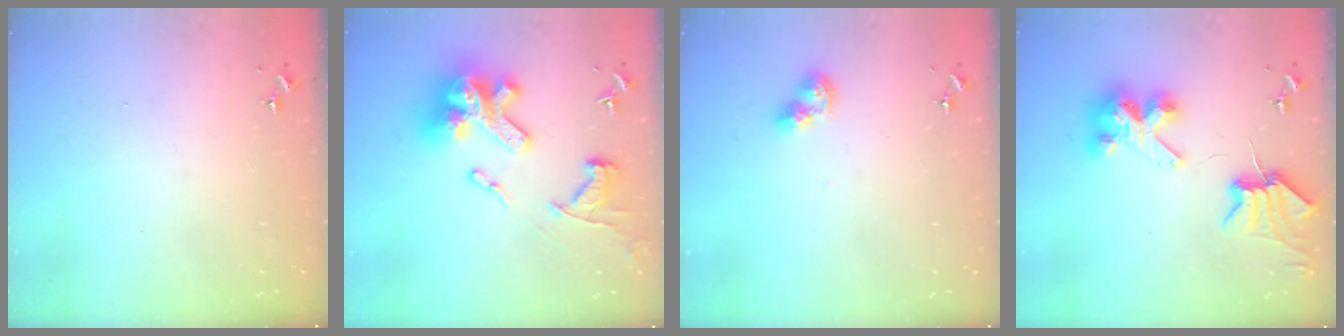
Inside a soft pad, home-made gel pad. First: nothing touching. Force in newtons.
{"total": 23.0, "press": 22.9, "slide": 1.7}
{"total": 9.0, "press": 9.0, "slide": 0.9}
{"total": 9.7, "press": 9.6, "slide": 1.4}